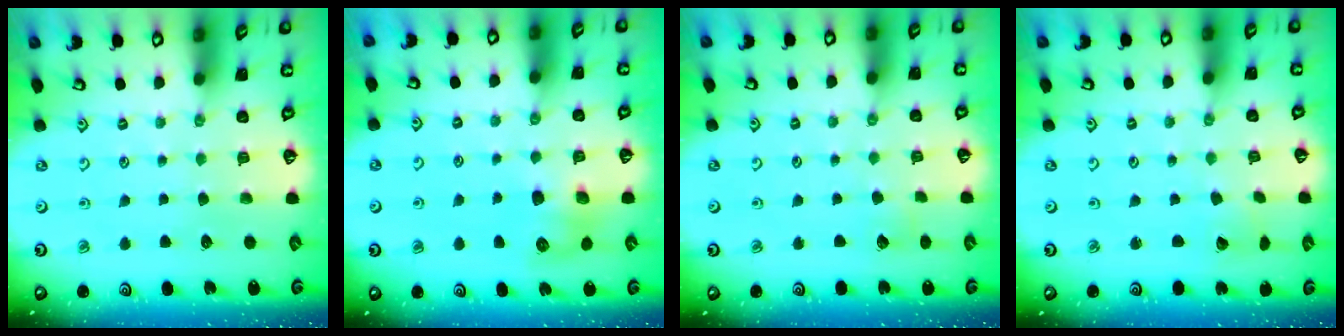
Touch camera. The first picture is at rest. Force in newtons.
{"total": 9.0, "press": 9.0, "slide": 0.9}
{"total": 2.7, "press": 2.7, "slide": 0.4}
{"total": 2.3, "press": 2.3, "slide": 0.0}